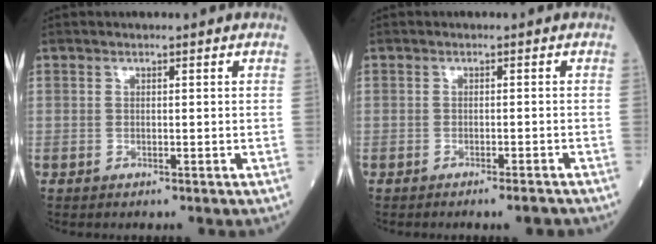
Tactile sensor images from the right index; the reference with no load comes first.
{"total": 2.4, "force": [-2.1, -0.1, 1.2], "torque": [-0.017, -0.003, -0.026]}